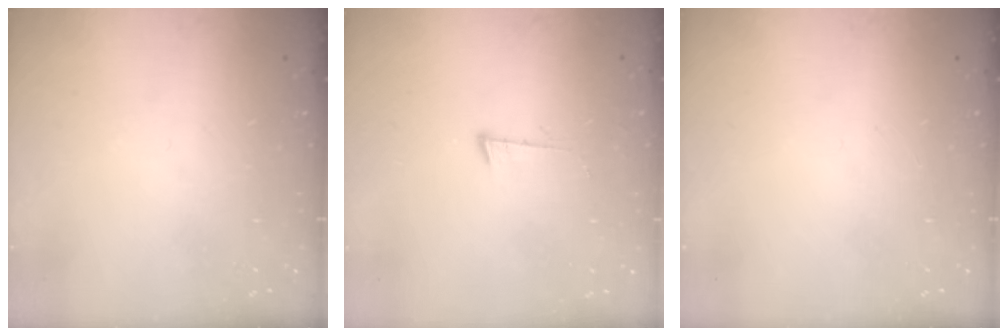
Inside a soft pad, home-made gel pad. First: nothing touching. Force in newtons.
{"total": 4.3, "press": 4.2, "slide": 0.5}
{"total": 0.0}